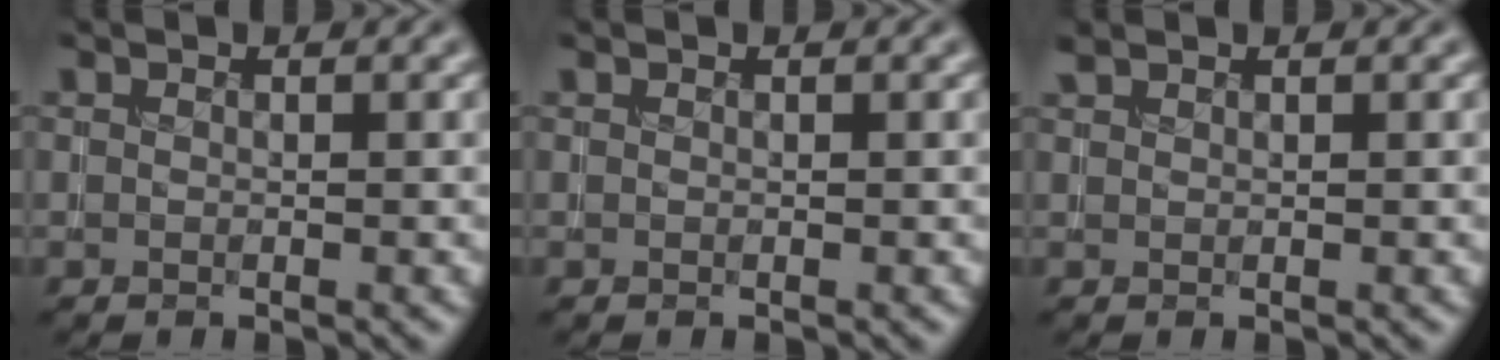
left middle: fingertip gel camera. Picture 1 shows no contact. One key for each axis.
{"total": 0.0}
{"total": 0.6, "fx": 0.6, "fy": 0.1, "fz": 0.2, "tx": -0.002, "ty": 0.001, "tz": 0.015}